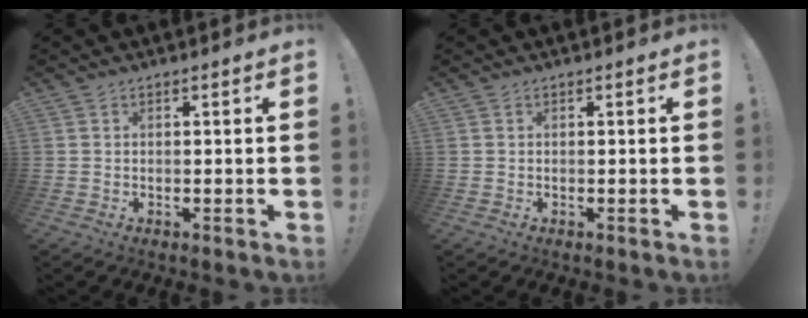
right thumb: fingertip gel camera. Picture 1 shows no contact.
{"total": 0.0}